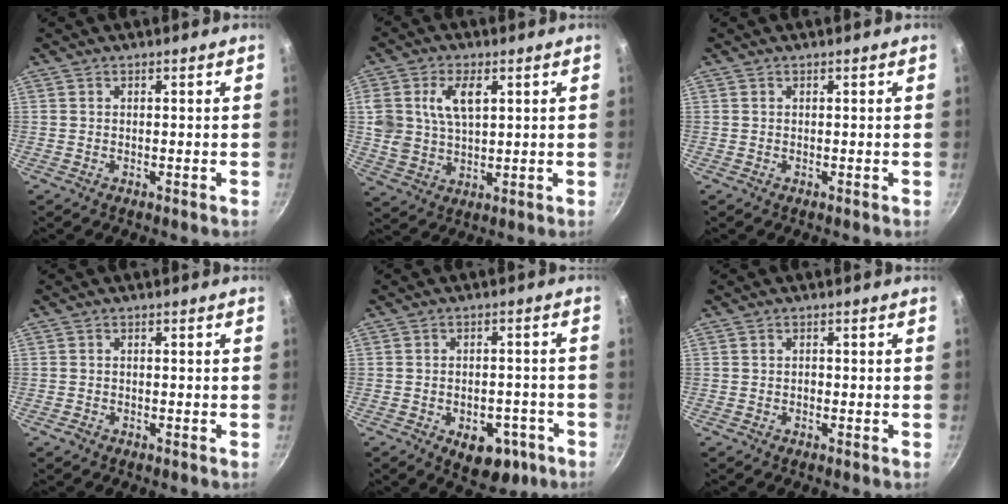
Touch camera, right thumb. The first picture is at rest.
{"total": 9.1, "force": [2.8, 5.4, 6.8], "torque": [-0.124, -0.002, 0.061]}
{"total": 0.0}
{"total": 0.9, "force": [-0.7, 0.6, 0.3], "torque": [-0.006, 0.001, -0.014]}
{"total": 8.6, "force": [-4.2, 5.2, 5.5], "torque": [-0.054, 0.023, -0.050]}
{"total": 0.7, "force": [-0.3, 0.5, 0.4], "torque": [-0.001, 0.003, -0.009]}